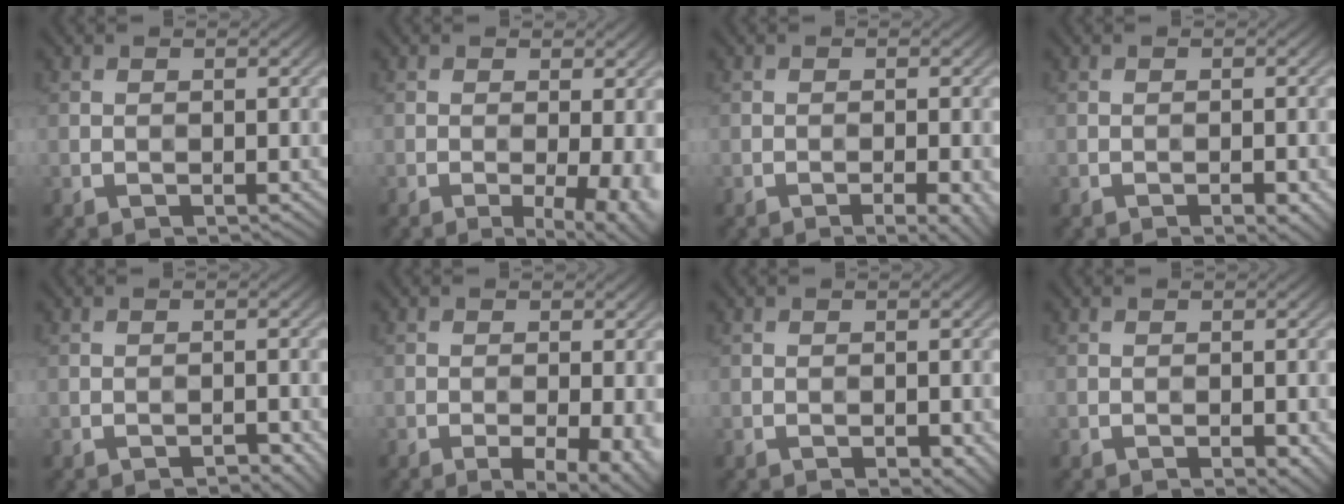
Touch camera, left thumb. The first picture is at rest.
{"total": 6.1, "force": [-1.6, 1.8, 5.6], "torque": [-0.074, -0.008, -0.015]}
{"total": 3.3, "force": [-1.6, 0.6, 2.8], "torque": [-0.037, 0.008, -0.024]}
{"total": 1.9, "force": [-1.0, 0.3, 1.5], "torque": [-0.021, 0.005, -0.015]}
{"total": 1.3, "force": [-1.0, 0.2, 0.8], "torque": [-0.008, 0.006, -0.015]}
{"total": 4.4, "force": [-1.8, 1.0, 3.9], "torque": [-0.061, -0.001, -0.021]}
{"total": 1.7, "force": [-0.8, 0.5, 1.4], "torque": [-0.019, 0.002, -0.010]}
{"total": 1.6, "force": [-0.7, 0.4, 1.4], "torque": [-0.019, 0.002, -0.009]}